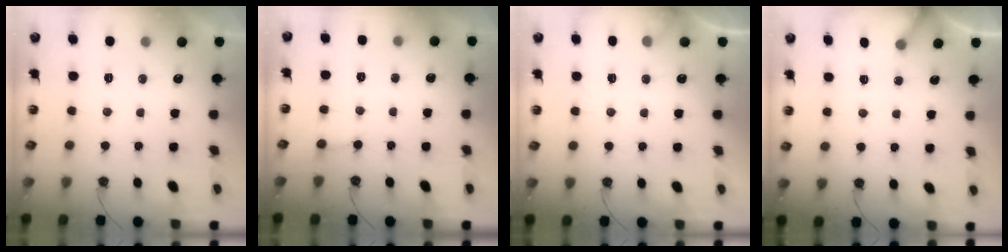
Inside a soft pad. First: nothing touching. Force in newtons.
{"total": 1.9, "press": 1.9, "slide": 0.3}
{"total": 3.8, "press": 3.8, "slide": 0.3}
{"total": 4.6, "press": 4.6, "slide": 0.4}